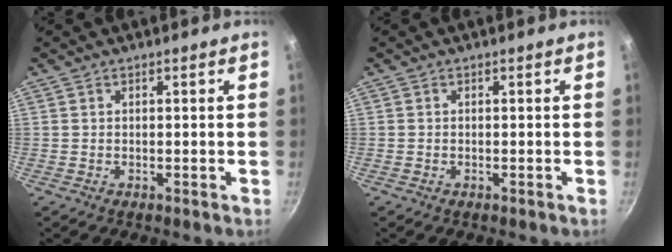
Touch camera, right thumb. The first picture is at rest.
{"total": 0.0}